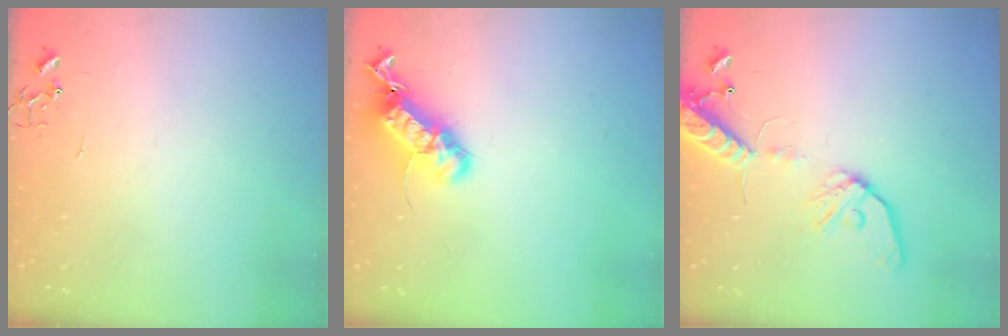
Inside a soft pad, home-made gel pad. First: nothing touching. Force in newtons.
{"total": 18.4, "press": 18.4, "slide": 0.6}
{"total": 14.1, "press": 13.8, "slide": 3.0}